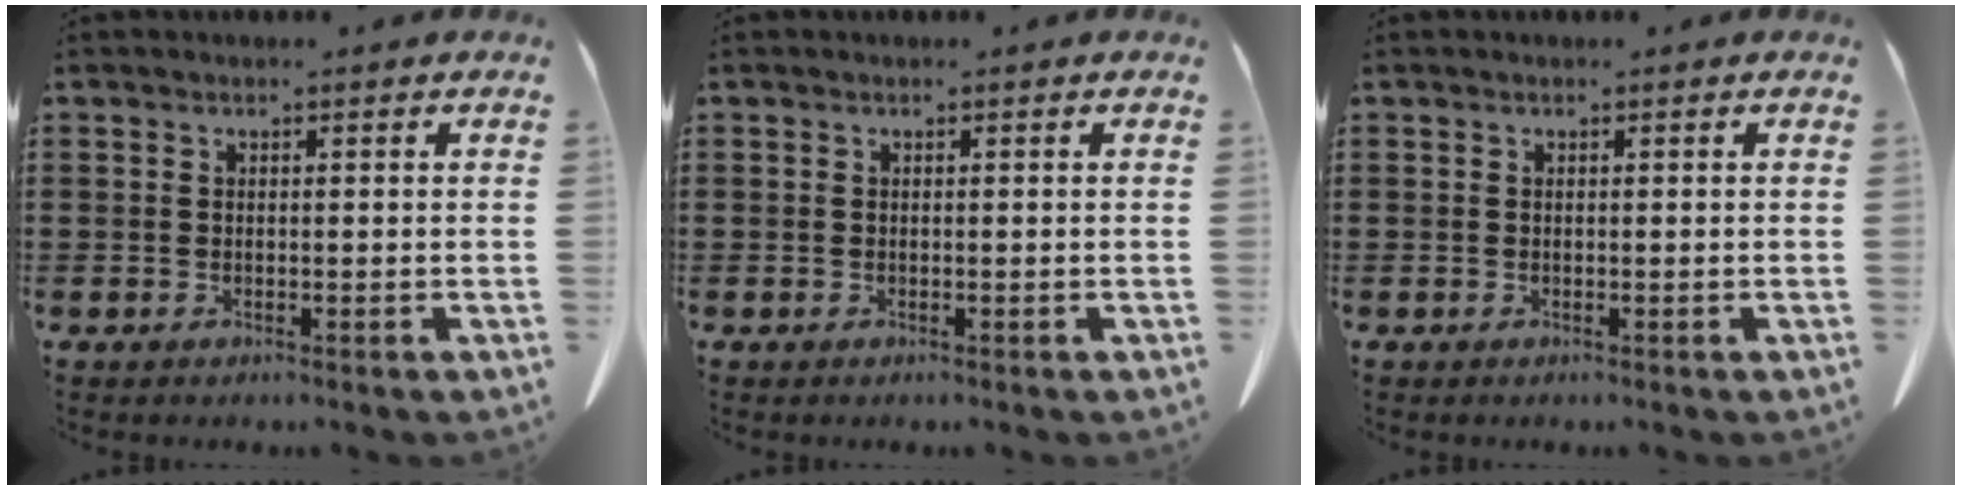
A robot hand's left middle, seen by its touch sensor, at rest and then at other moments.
{"total": 0.0}
{"total": 0.0}